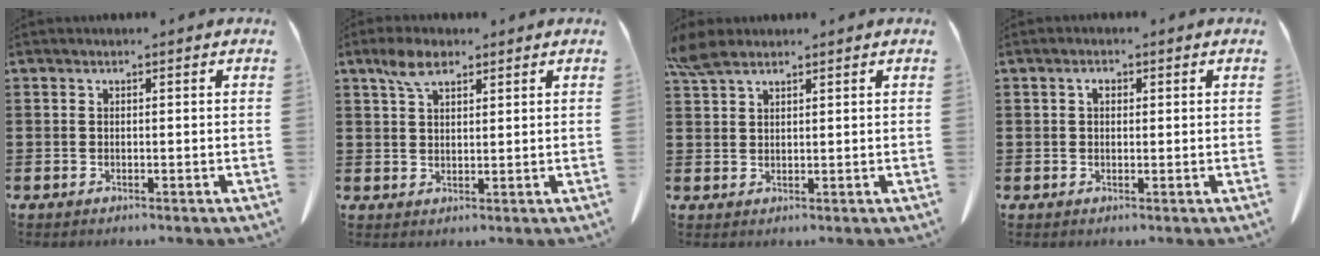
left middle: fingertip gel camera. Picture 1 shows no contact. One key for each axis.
{"total": 4.5, "fx": 2.8, "fy": 2.0, "fz": 2.9, "tx": -0.065, "ty": 0.006, "tz": 0.051}
{"total": 3.9, "fx": 3.0, "fy": 1.3, "fz": 2.1, "tx": -0.049, "ty": 0.001, "tz": 0.058}
{"total": 1.6, "fx": 0.6, "fy": 0.9, "fz": 1.2, "tx": -0.019, "ty": 0.003, "tz": 0.008}